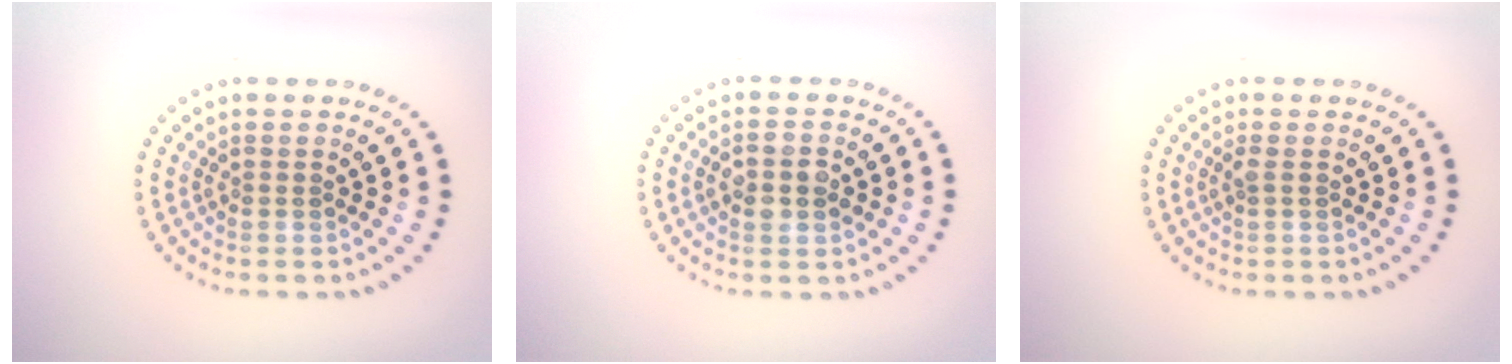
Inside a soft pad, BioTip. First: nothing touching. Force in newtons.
{"total": 2.6, "press": 2.6, "slide": 0.1}
{"total": 0.7, "press": 0.6, "slide": 0.3}